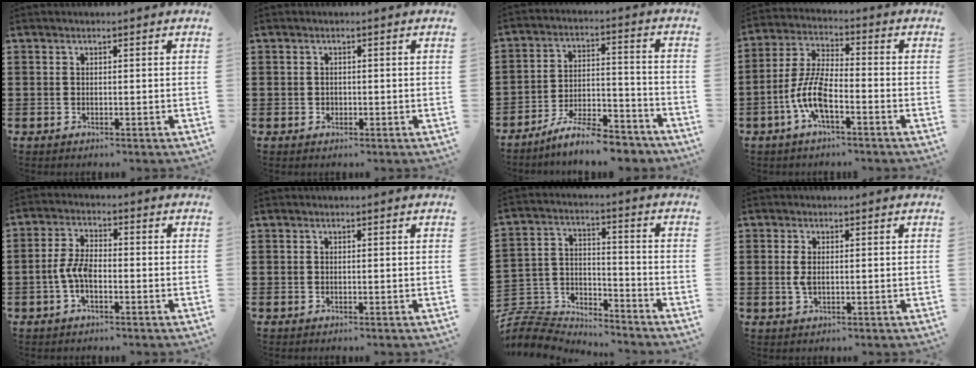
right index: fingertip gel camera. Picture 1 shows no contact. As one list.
[{"total": 0.7, "force": [-0.1, 0.7, 0.1], "torque": [-0.005, 0.004, -0.003]}, {"total": 9.0, "force": [-8.0, 1.1, 3.9], "torque": [-0.070, 0.018, -0.153]}, {"total": 7.8, "force": [-3.5, 2.3, 6.6], "torque": [-0.165, -0.010, -0.074]}, {"total": 4.9, "force": [-1.6, 2.1, 4.1], "torque": [-0.101, -0.004, -0.034]}, {"total": 0.0}, {"total": 7.3, "force": [-7.0, 1.9, 1.0], "torque": [-0.036, 0.004, -0.143]}, {"total": 2.2, "force": [0.1, 0.8, 2.1], "torque": [-0.057, -0.005, -0.004]}]